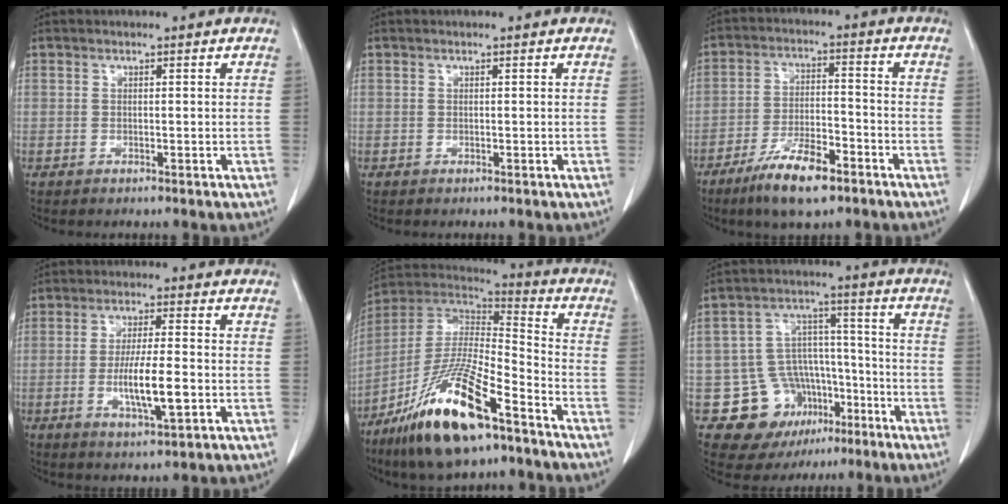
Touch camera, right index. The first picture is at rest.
{"total": 0.0}
{"total": 9.8, "force": [-6.5, 2.5, 6.9], "torque": [-0.131, -0.008, -0.113]}
{"total": 8.2, "force": [-1.9, 1.1, 7.9], "torque": [-0.144, -0.009, -0.033]}
{"total": 19.8, "force": [-12.2, 4.0, 15.1], "torque": [-0.303, -0.023, -0.223]}
{"total": 12.2, "force": [-5.5, 10.2, 3.8], "torque": [-0.057, 0.051, -0.070]}